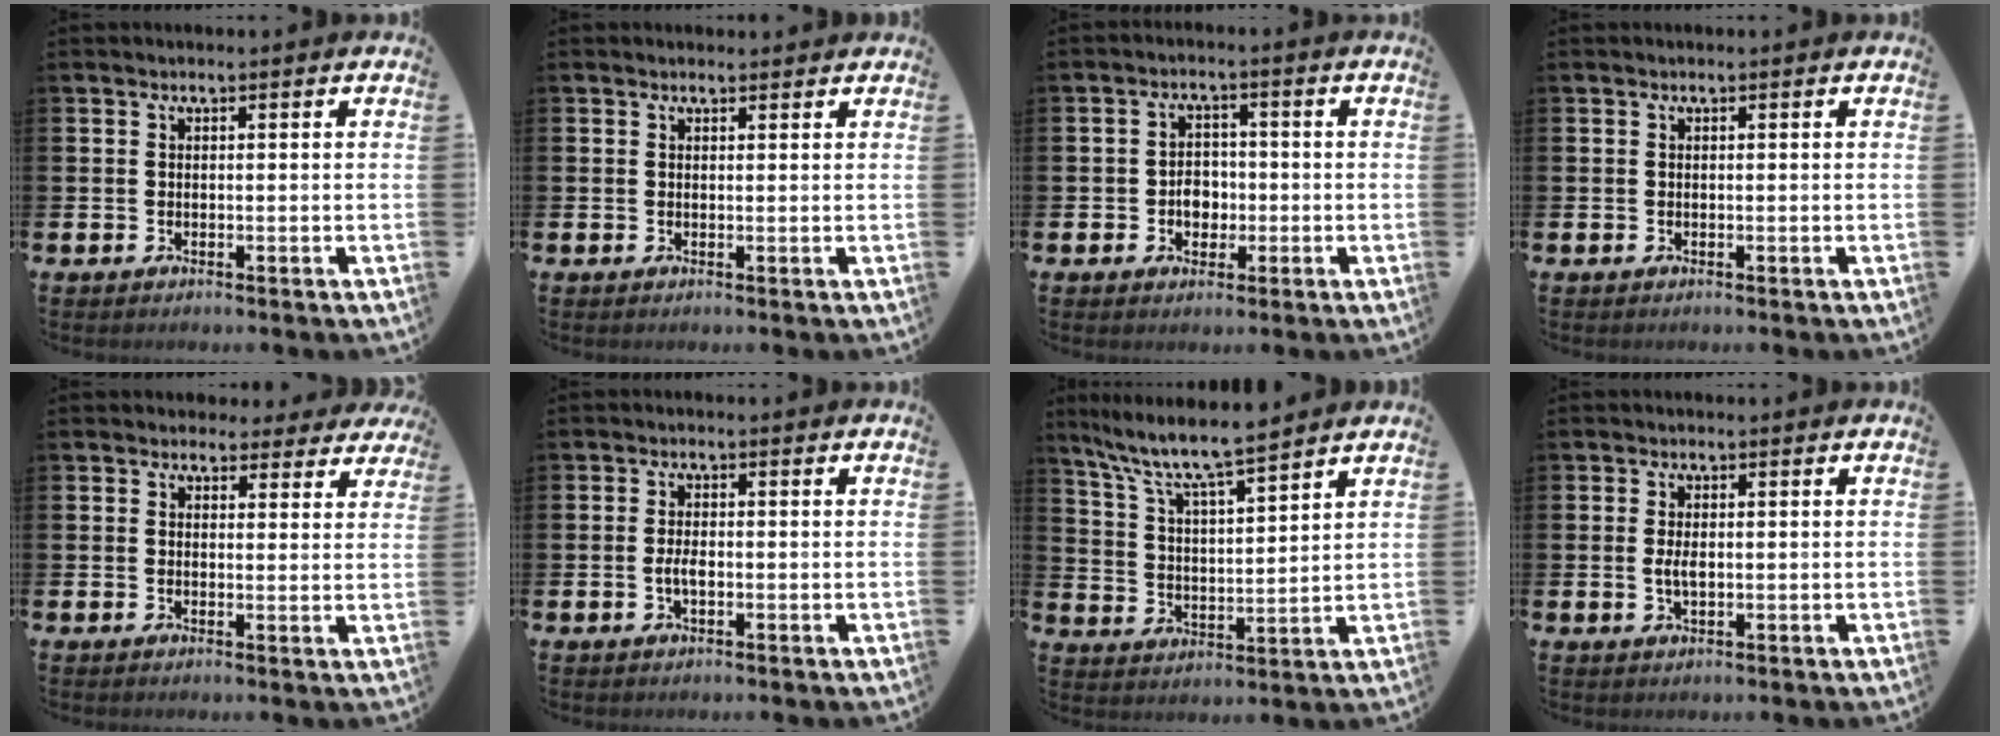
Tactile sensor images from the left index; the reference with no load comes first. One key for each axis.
{"total": 0.7, "fx": 0.7, "fy": 0.2, "fz": 0.1, "tx": 0.005, "ty": 0.000, "tz": 0.010}
{"total": 3.3, "fx": -0.7, "fy": 2.6, "fz": 1.9, "tx": -0.020, "ty": -0.002, "tz": -0.021}
{"total": 0.0}
{"total": 3.2, "fx": 2.9, "fy": 1.5, "fz": 0.2, "tx": -0.001, "ty": -0.012, "tz": 0.049}
{"total": 2.0, "fx": -0.5, "fy": 0.9, "fz": 1.8, "tx": -0.029, "ty": 0.000, "tz": -0.010}
{"total": 8.0, "fx": 7.3, "fy": 0.4, "fz": 3.1, "tx": -0.095, "ty": -0.047, "tz": 0.127}
{"total": 2.1, "fx": 0.0, "fy": 1.0, "fz": 1.9, "tx": -0.033, "ty": 0.002, "tz": -0.002}